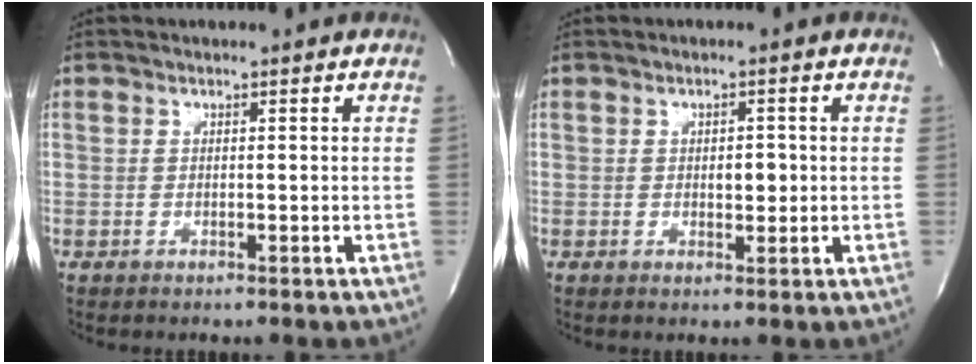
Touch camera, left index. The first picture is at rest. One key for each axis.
{"total": 2.1, "fx": -0.2, "fy": 1.1, "fz": 1.8, "tx": -0.029, "ty": -0.006, "tz": -0.001}